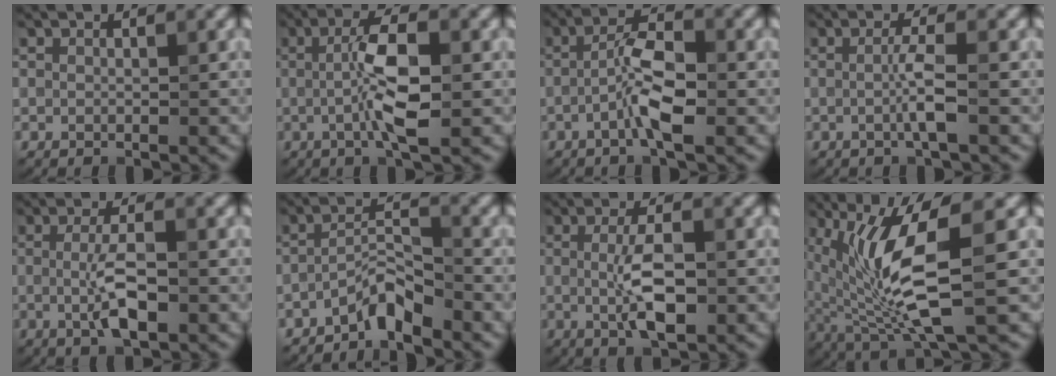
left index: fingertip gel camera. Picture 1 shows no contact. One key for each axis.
{"total": 5.4, "fx": -0.4, "fy": 1.2, "fz": 5.3, "tx": -0.099, "ty": 0.007, "tz": -0.013}
{"total": 4.3, "fx": -1.4, "fy": 0.9, "fz": 4.0, "tx": -0.080, "ty": 0.010, "tz": -0.034}
{"total": 2.4, "fx": -0.3, "fy": 0.1, "fz": 2.3, "tx": -0.048, "ty": -0.003, "tz": -0.009}
{"total": 3.8, "fx": -0.5, "fy": 0.9, "fz": 3.6, "tx": -0.070, "ty": -0.004, "tz": -0.010}
{"total": 2.8, "fx": -2.3, "fy": 0.5, "fz": 1.5, "tx": -0.027, "ty": 0.015, "tz": -0.048}
{"total": 4.5, "fx": -0.3, "fy": 1.2, "fz": 4.3, "tx": -0.085, "ty": -0.004, "tz": -0.004}
{"total": 8.8, "fx": 1.0, "fy": 2.3, "fz": 8.4, "tx": -0.173, "ty": -0.017, "tz": 0.026}